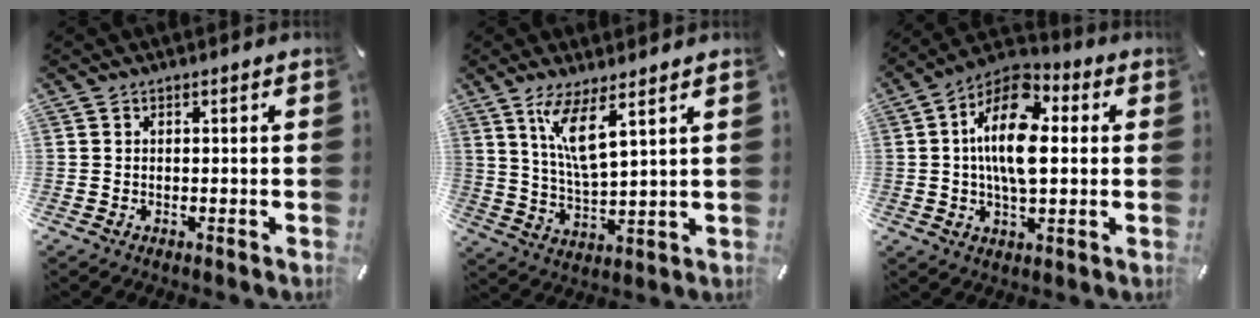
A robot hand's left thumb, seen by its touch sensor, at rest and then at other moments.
{"total": 9.2, "force": [5.9, 1.9, 6.8], "torque": [-0.139, -0.022, 0.105]}
{"total": 15.6, "force": [2.0, 8.5, 12.9], "torque": [-0.264, -0.005, 0.029]}